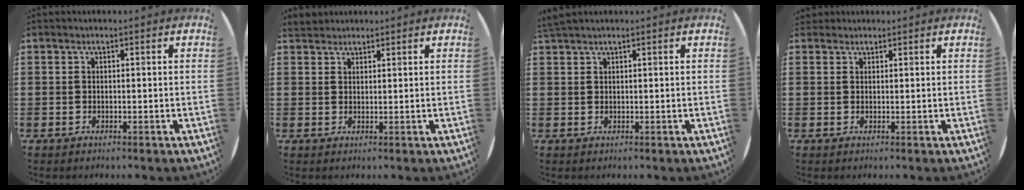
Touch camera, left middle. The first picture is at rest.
{"total": 1.7, "force": [1.6, 0.6, -0.1], "torque": [-0.001, 0.004, 0.033]}
{"total": 1.0, "force": [0.9, -0.2, 0.2], "torque": [-0.004, 0.000, 0.018]}
{"total": 0.9, "force": [0.8, 0.4, 0.0], "torque": [-0.001, 0.002, 0.017]}